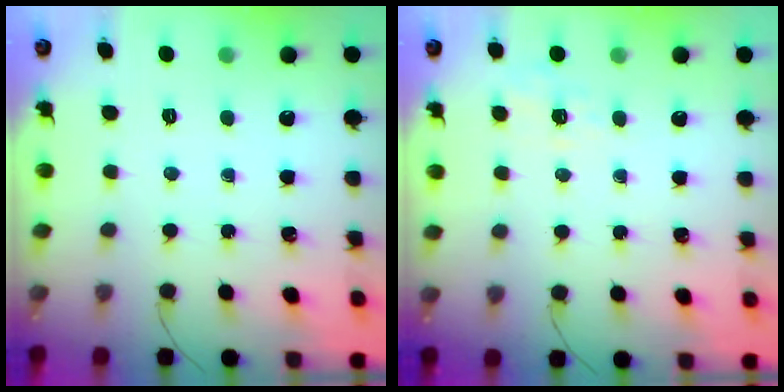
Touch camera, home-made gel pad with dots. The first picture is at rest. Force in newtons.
{"total": 1.6, "press": 0.2, "slide": 1.6}